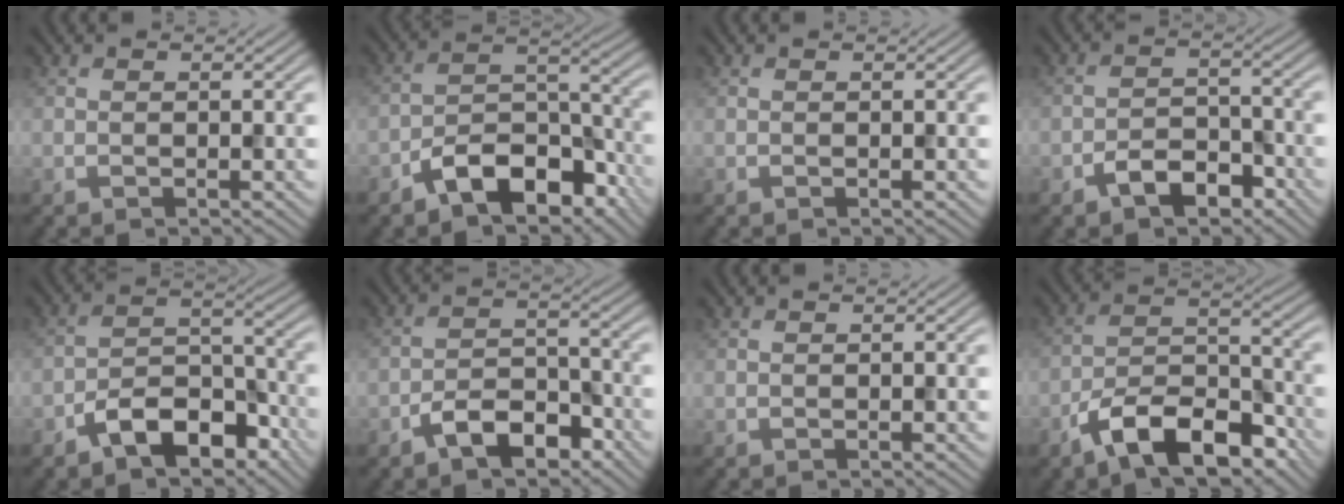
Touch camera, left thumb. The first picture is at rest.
{"total": 9.3, "force": [-5.9, 4.6, 5.5], "torque": [-0.081, 0.003, -0.120]}
{"total": 0.0}
{"total": 4.4, "force": [-2.9, 2.4, 2.4], "torque": [-0.038, 0.002, -0.058]}
{"total": 7.7, "force": [-5.0, 3.9, 4.5], "torque": [-0.069, 0.007, -0.101]}
{"total": 5.8, "force": [-3.8, 2.9, 3.3], "torque": [-0.057, 0.004, -0.078]}
{"total": 0.0}
{"total": 10.6, "force": [-7.1, 4.2, 6.6], "torque": [-0.106, 0.005, -0.144]}